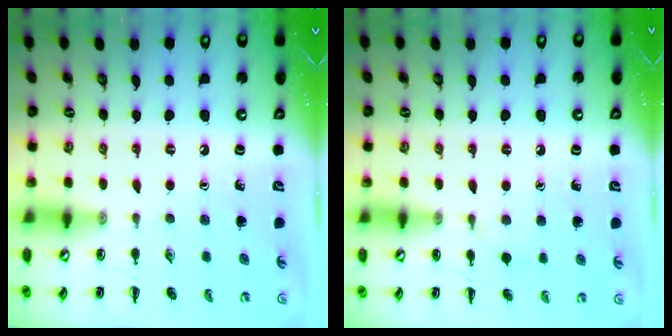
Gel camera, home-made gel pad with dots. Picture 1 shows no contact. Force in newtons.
{"total": 5.1, "press": 4.7, "slide": 2.0}